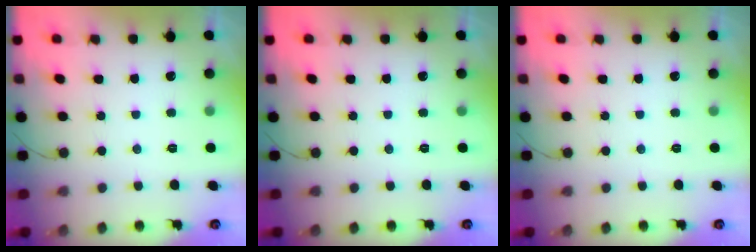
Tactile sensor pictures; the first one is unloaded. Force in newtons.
{"total": 0.0}
{"total": 0.0}